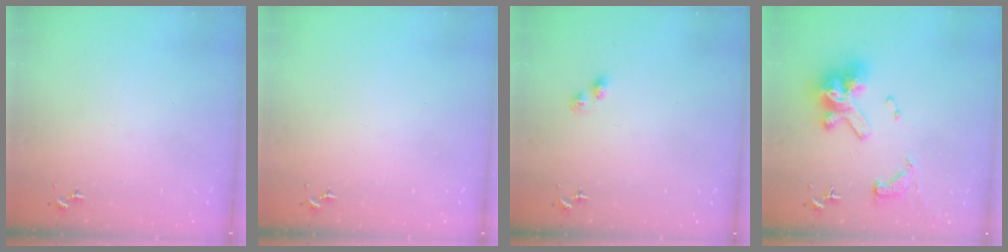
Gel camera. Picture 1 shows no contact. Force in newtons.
{"total": 0.0}
{"total": 3.5, "press": 3.5, "slide": 0.2}
{"total": 17.6, "press": 17.5, "slide": 1.6}